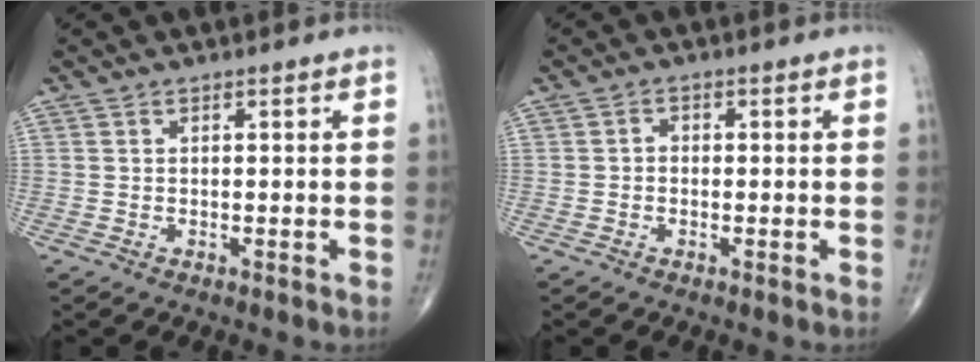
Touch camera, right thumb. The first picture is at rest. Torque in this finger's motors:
{"motor_torque": [-0.30, 0.13, 0.16, 0.00, -0.02]}